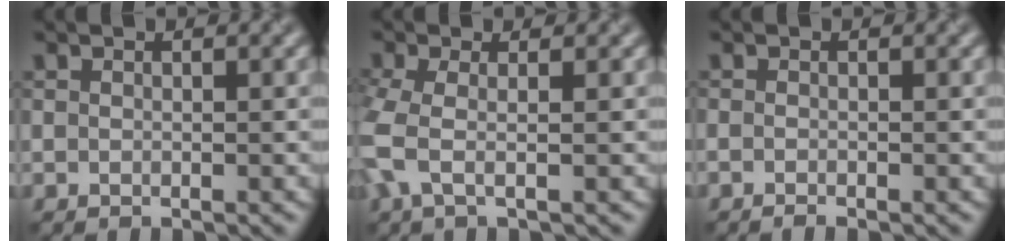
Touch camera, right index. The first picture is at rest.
{"total": 3.7, "force": [-0.9, 1.4, 3.3], "torque": [-0.099, -0.003, -0.025]}
{"total": 0.7, "force": [-0.7, -0.2, 0.2], "torque": [-0.005, -0.001, -0.012]}